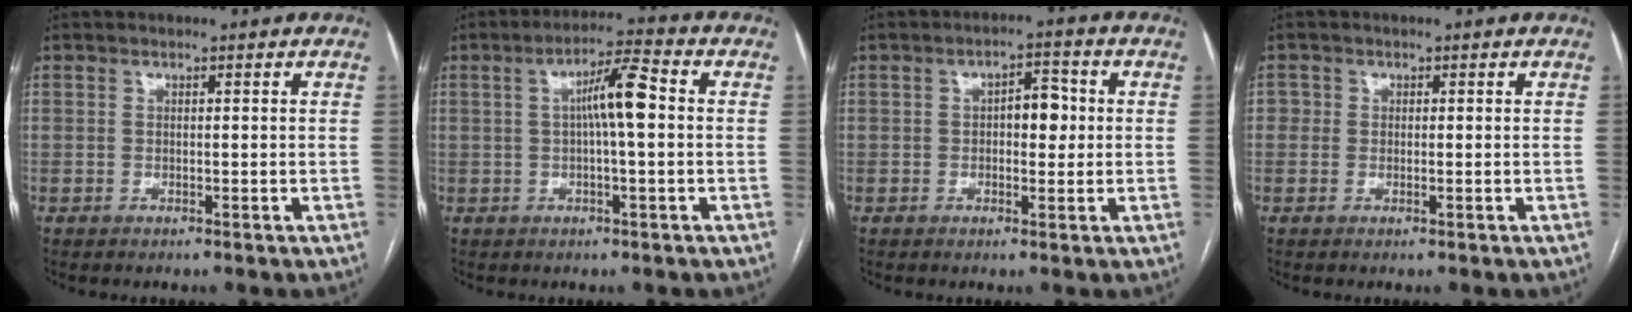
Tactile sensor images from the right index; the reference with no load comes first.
{"total": 6.8, "force": [0.5, 0.5, 6.8], "torque": [-0.116, 0.019, 0.006]}
{"total": 4.5, "force": [0.3, 2.2, 3.9], "torque": [-0.056, 0.014, 0.005]}
{"total": 1.7, "force": [0.2, 1.6, 0.3], "torque": [0.007, 0.005, 0.000]}